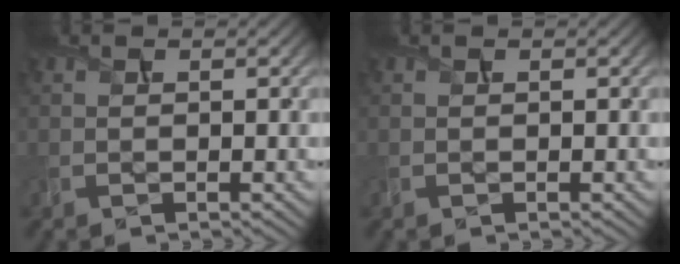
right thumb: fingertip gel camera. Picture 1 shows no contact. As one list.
[{"total": 0.0}]